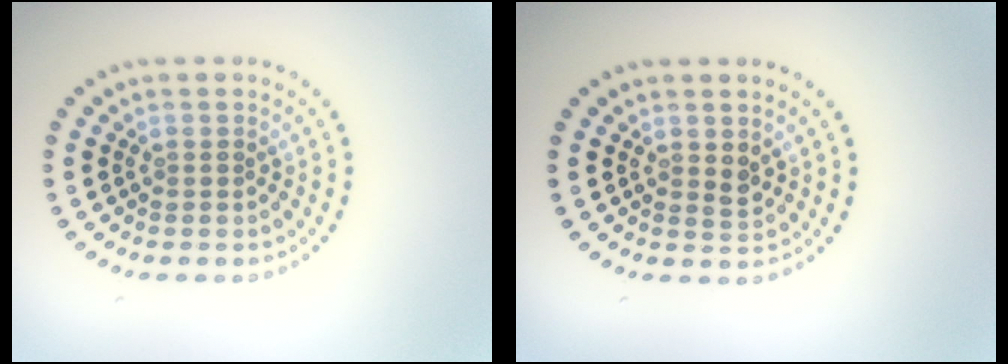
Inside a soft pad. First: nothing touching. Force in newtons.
{"total": 1.1, "press": 1.0, "slide": 0.5}